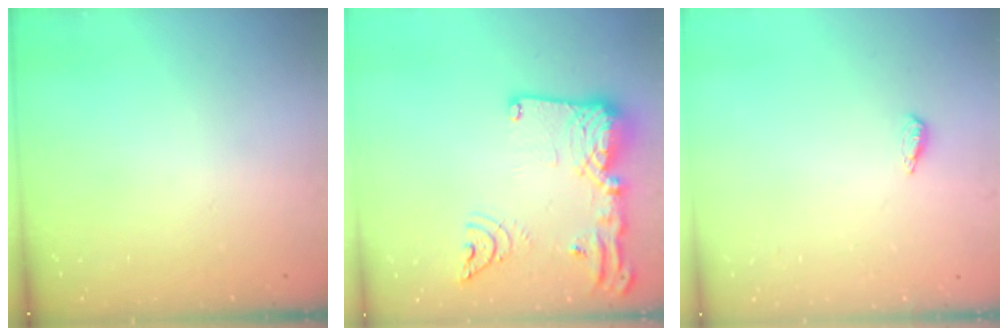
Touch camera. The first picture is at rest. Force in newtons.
{"total": 21.3, "press": 21.2, "slide": 2.4}
{"total": 2.7, "press": 2.7, "slide": 0.5}